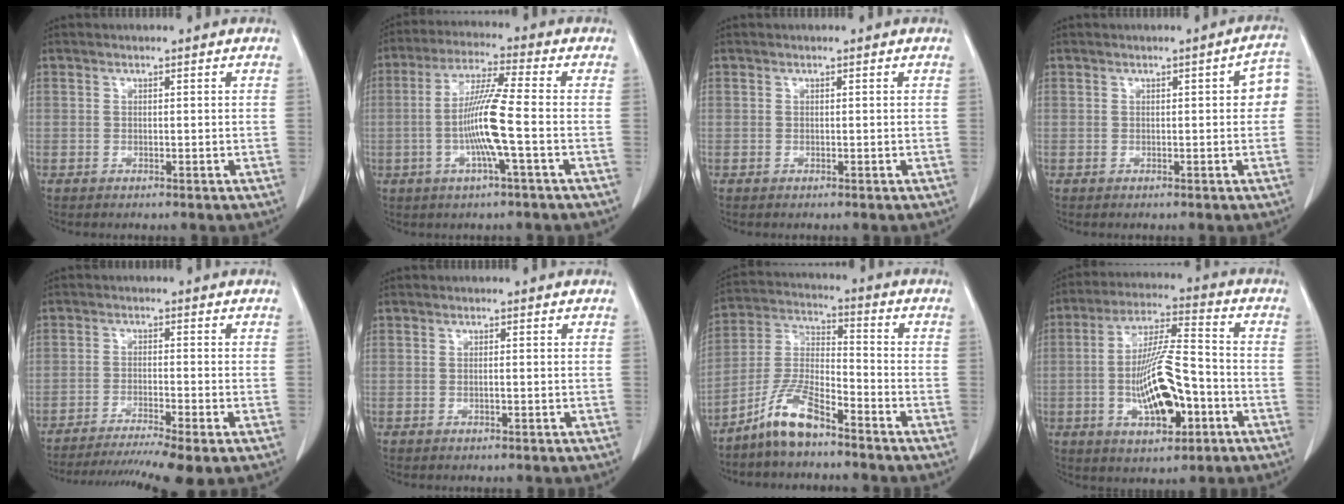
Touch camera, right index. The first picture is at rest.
{"total": 9.7, "force": [-1.9, -0.5, 9.5], "torque": [-0.185, -0.002, -0.041]}
{"total": 0.0}
{"total": 4.0, "force": [0.5, 1.2, 3.8], "torque": [-0.036, 0.016, 0.000]}
{"total": 11.1, "force": [-9.0, -0.6, 6.5], "torque": [-0.097, -0.018, -0.140]}
{"total": 0.6, "force": [-0.1, 0.1, 0.5], "torque": [-0.011, 0.001, -0.001]}
{"total": 9.0, "force": [-6.8, 1.8, 5.6], "torque": [-0.130, -0.003, -0.140]}
{"total": 13.4, "force": [-3.6, 3.8, 12.3], "torque": [-0.231, 0.005, -0.058]}